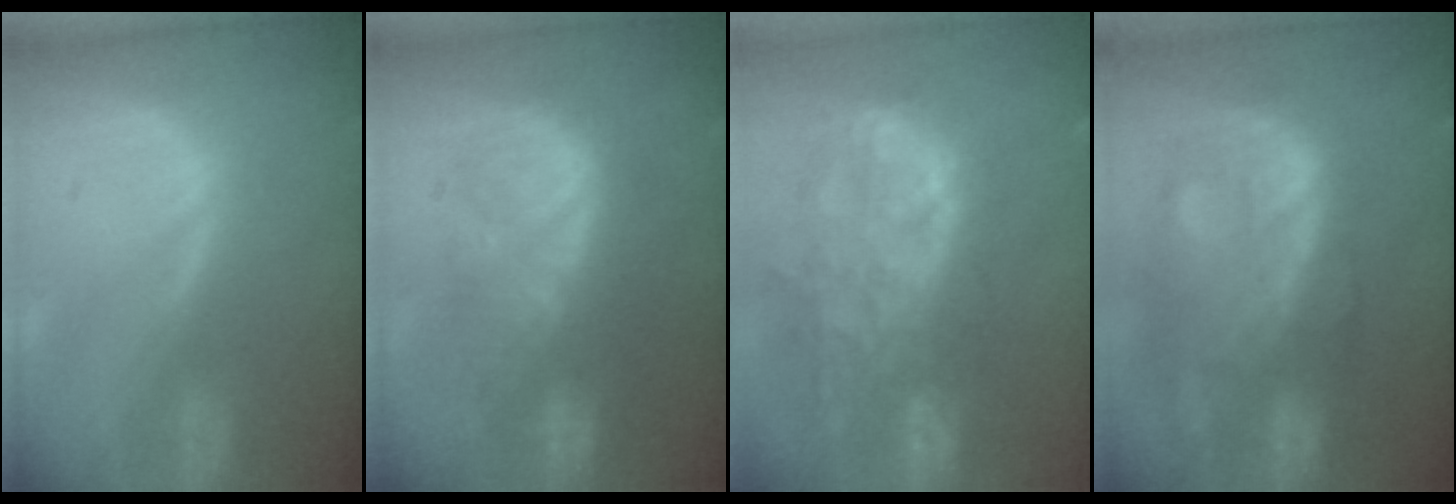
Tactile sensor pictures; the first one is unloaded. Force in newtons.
{"total": 8.7, "press": 8.5, "slide": 1.8}
{"total": 13.7, "press": 11.2, "slide": 7.9}
{"total": 13.3, "press": 10.7, "slide": 8.0}